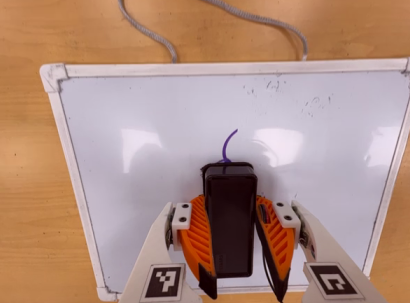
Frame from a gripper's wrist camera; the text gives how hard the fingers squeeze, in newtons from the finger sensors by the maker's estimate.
{"total": 14.5, "left": 14.4, "right": 14.6}